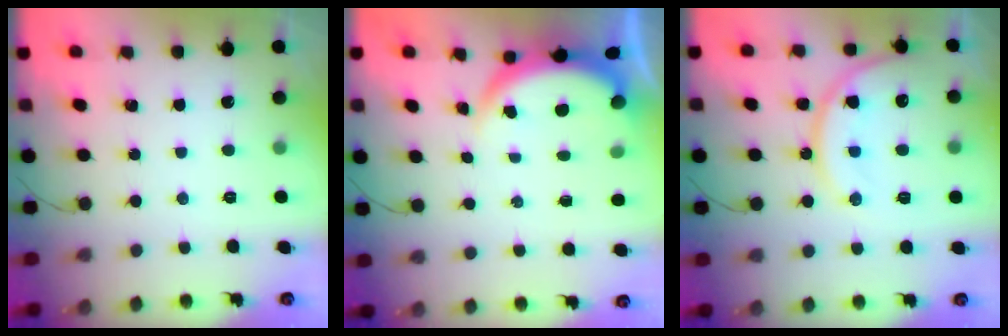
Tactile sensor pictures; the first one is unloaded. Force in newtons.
{"total": 3.9, "press": 3.9, "slide": 0.2}
{"total": 15.2, "press": 15.1, "slide": 1.5}